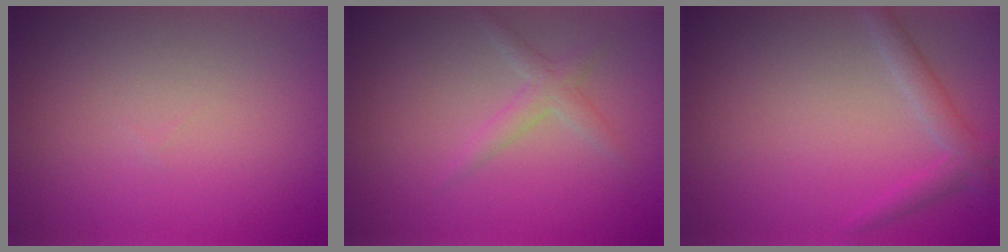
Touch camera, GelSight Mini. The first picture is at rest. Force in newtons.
{"total": 1.7, "press": 1.7, "slide": 0.1}
{"total": 2.0, "press": 2.0, "slide": 0.1}